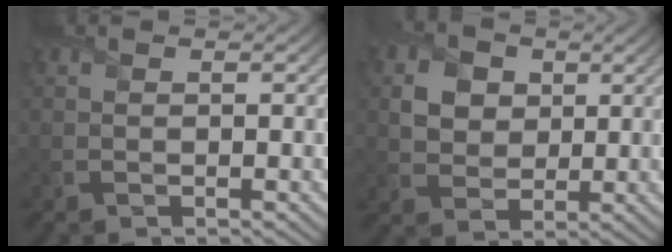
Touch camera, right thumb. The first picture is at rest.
{"total": 5.0, "force": [1.6, 4.2, 2.2], "torque": [-0.060, 0.003, 0.020]}